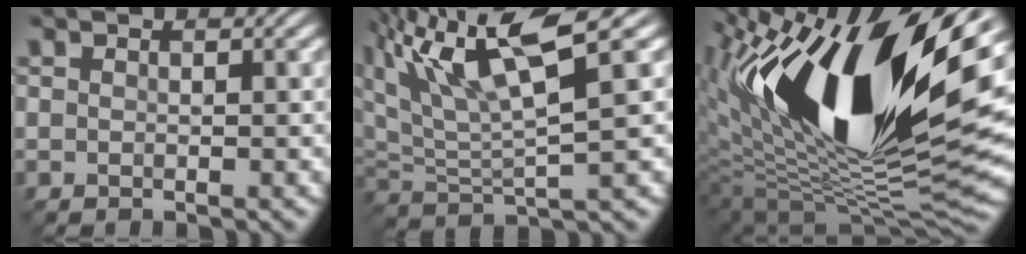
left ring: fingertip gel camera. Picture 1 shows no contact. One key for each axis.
{"total": 9.3, "fx": 5.3, "fy": 2.2, "fz": 7.4, "tx": -0.150, "ty": 0.012, "tz": 0.099}
{"total": 18.7, "fx": 5.8, "fy": 7.2, "fz": 16.2, "tx": -0.275, "ty": -0.002, "tz": 0.096}